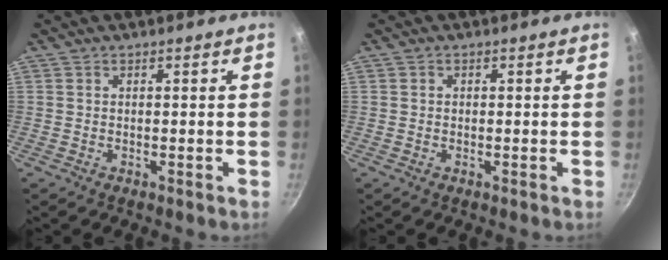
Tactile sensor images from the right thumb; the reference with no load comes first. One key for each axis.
{"total": 0.5, "fx": -0.1, "fy": 0.5, "fz": 0.1, "tx": 0.003, "ty": 0.002, "tz": -0.001}